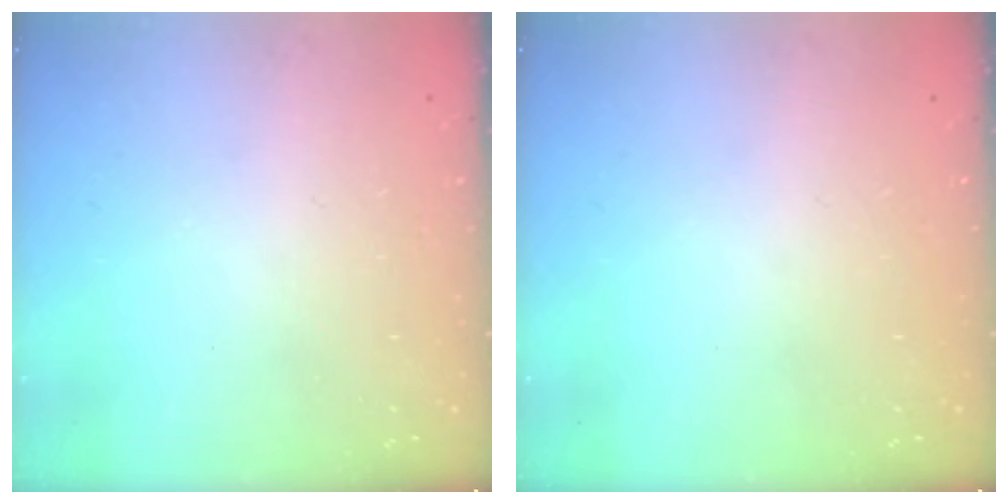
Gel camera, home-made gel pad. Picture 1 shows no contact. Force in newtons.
{"total": 0.0}